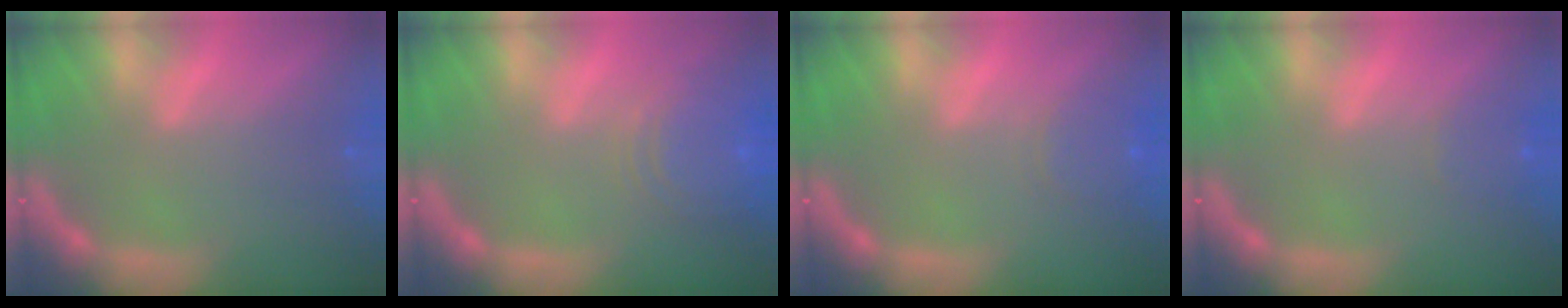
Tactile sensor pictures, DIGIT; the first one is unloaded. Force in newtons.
{"total": 6.9}
{"total": 3.0}
{"total": 1.9}